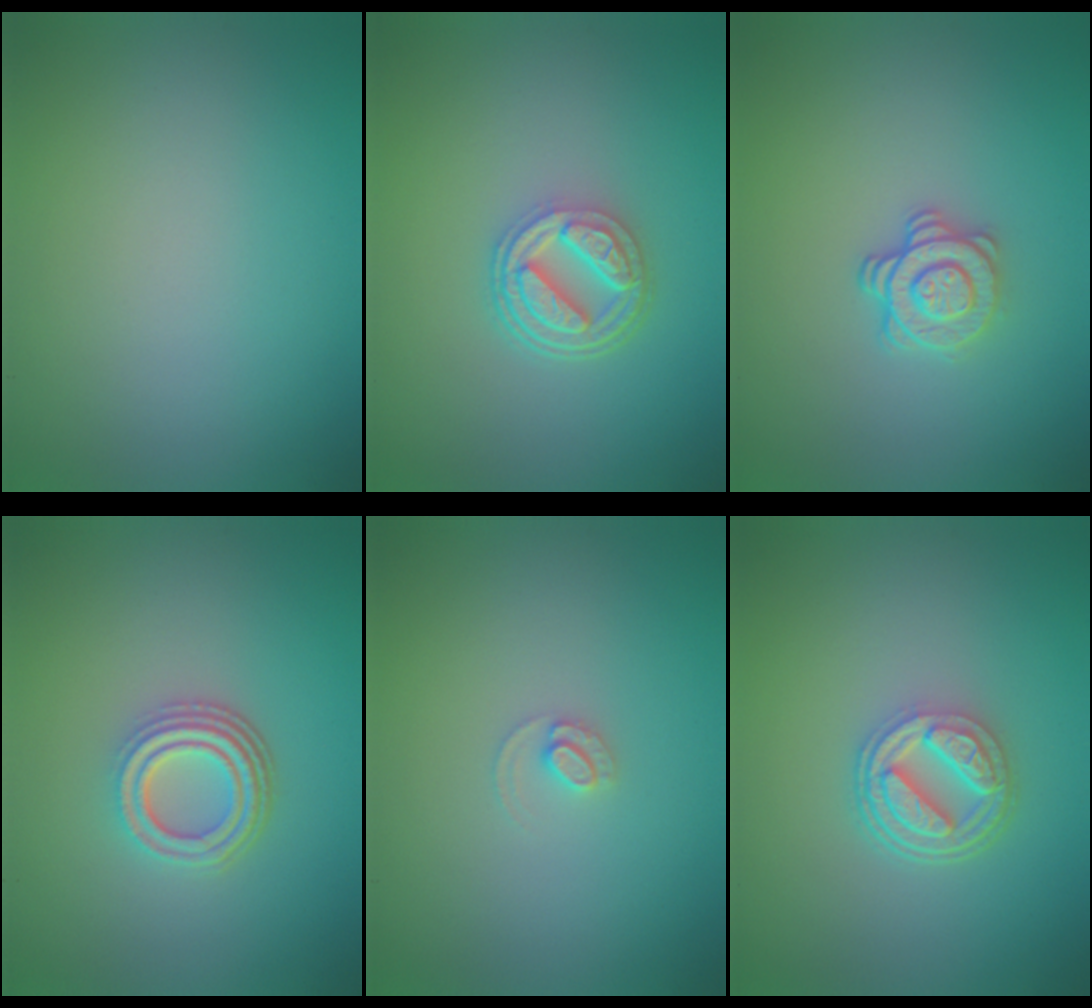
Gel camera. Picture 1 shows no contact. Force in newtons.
{"total": 4.6, "press": 3.4, "slide": 3.2}
{"total": 2.9, "press": 2.5, "slide": 1.4}
{"total": 4.5, "press": 3.3, "slide": 3.0}
{"total": 1.2, "press": 1.2, "slide": 0.0}
{"total": 4.6, "press": 3.4, "slide": 3.2}